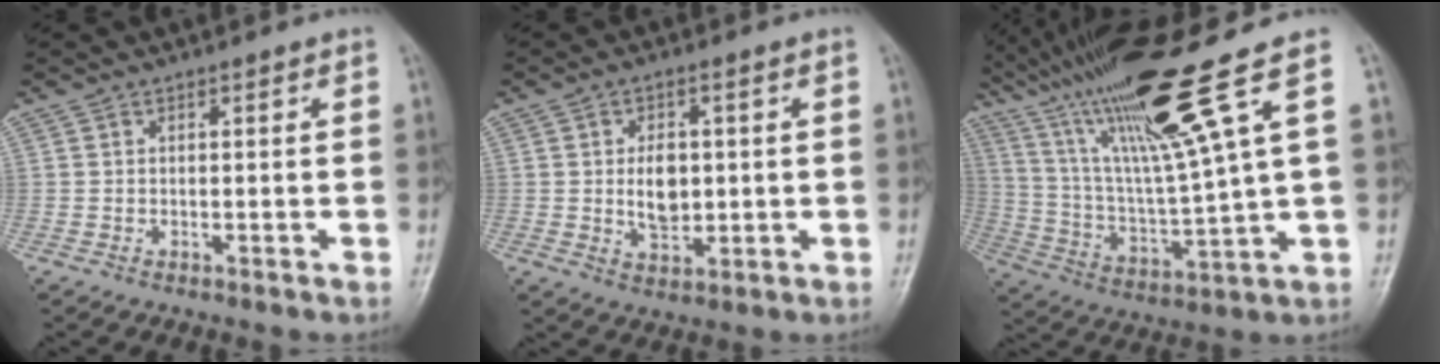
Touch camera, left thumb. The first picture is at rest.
{"total": 6.4, "force": [0.4, 3.8, 5.1], "torque": [-0.074, -0.005, 0.010]}
{"total": 19.2, "force": [11.4, -0.7, 15.5], "torque": [-0.275, -0.045, 0.208]}